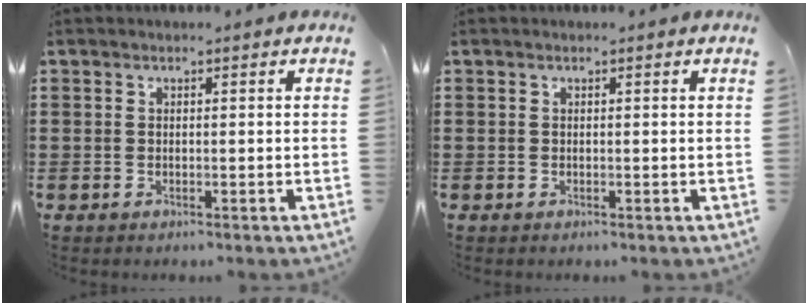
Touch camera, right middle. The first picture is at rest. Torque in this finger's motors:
{"motor_torque": [0.05, -0.11, 0.00, 0.00]}